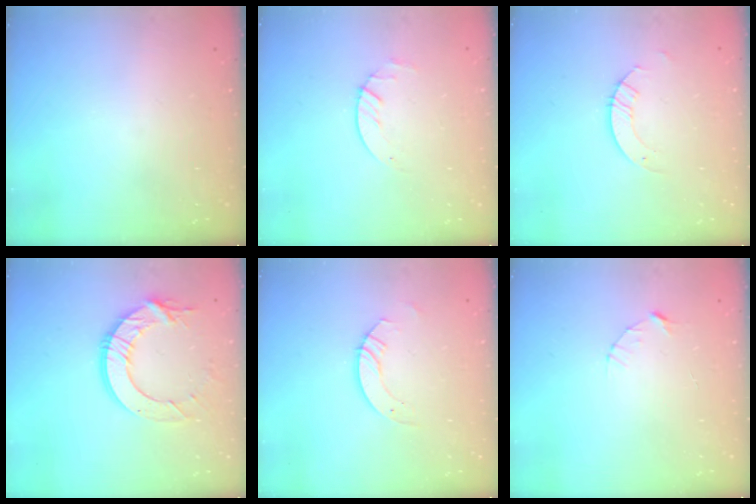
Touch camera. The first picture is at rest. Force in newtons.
{"total": 1.7, "press": 1.6, "slide": 0.2}
{"total": 3.2, "press": 3.2, "slide": 0.2}
{"total": 12.6, "press": 12.6, "slide": 1.1}
{"total": 3.3, "press": 3.3, "slide": 0.2}
{"total": 3.1, "press": 3.1, "slide": 0.3}